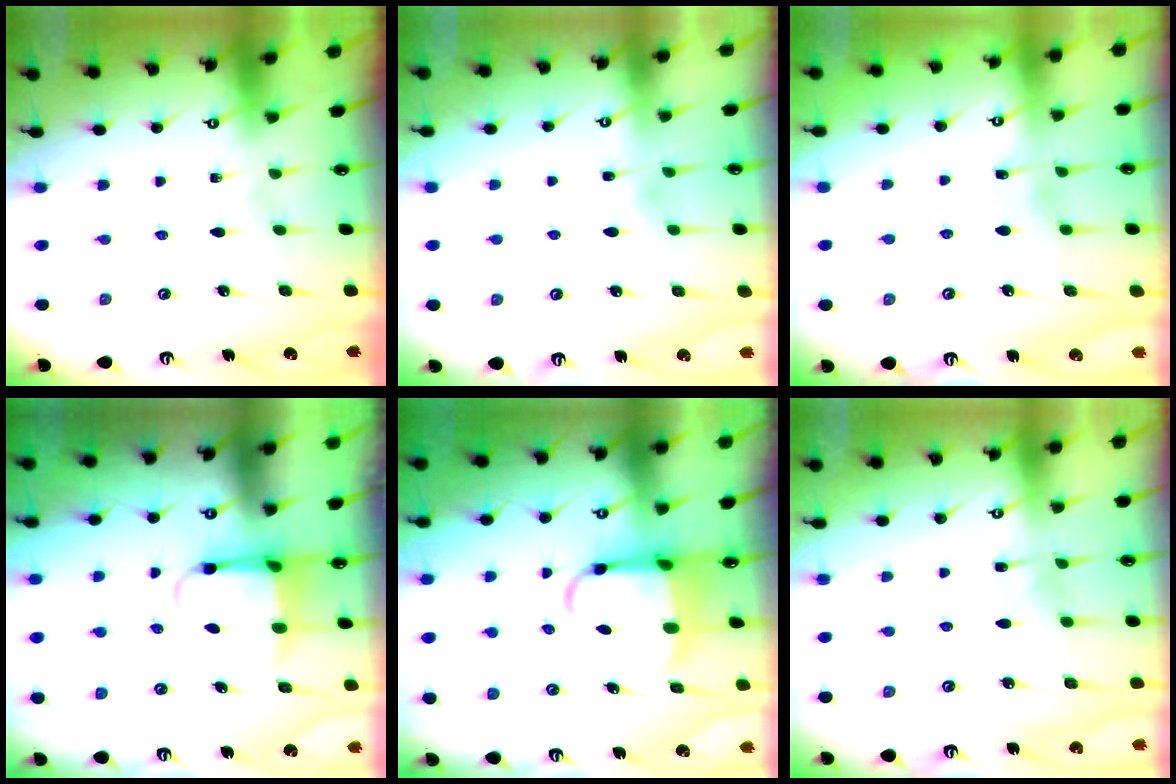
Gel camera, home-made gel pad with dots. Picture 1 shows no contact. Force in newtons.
{"total": 1.9, "press": 1.9, "slide": 0.4}
{"total": 3.6, "press": 3.6, "slide": 0.4}
{"total": 3.8, "press": 3.7, "slide": 0.7}
{"total": 5.6, "press": 5.4, "slide": 1.6}
{"total": 6.3, "press": 6.3, "slide": 0.5}